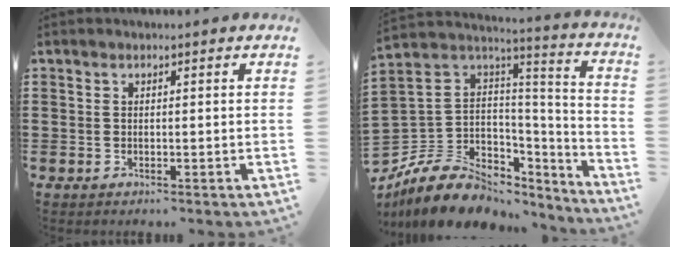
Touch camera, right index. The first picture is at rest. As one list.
[{"total": 11.0, "force": [-6.3, 7.9, 4.3], "torque": [-0.110, 0.015, -0.110]}]